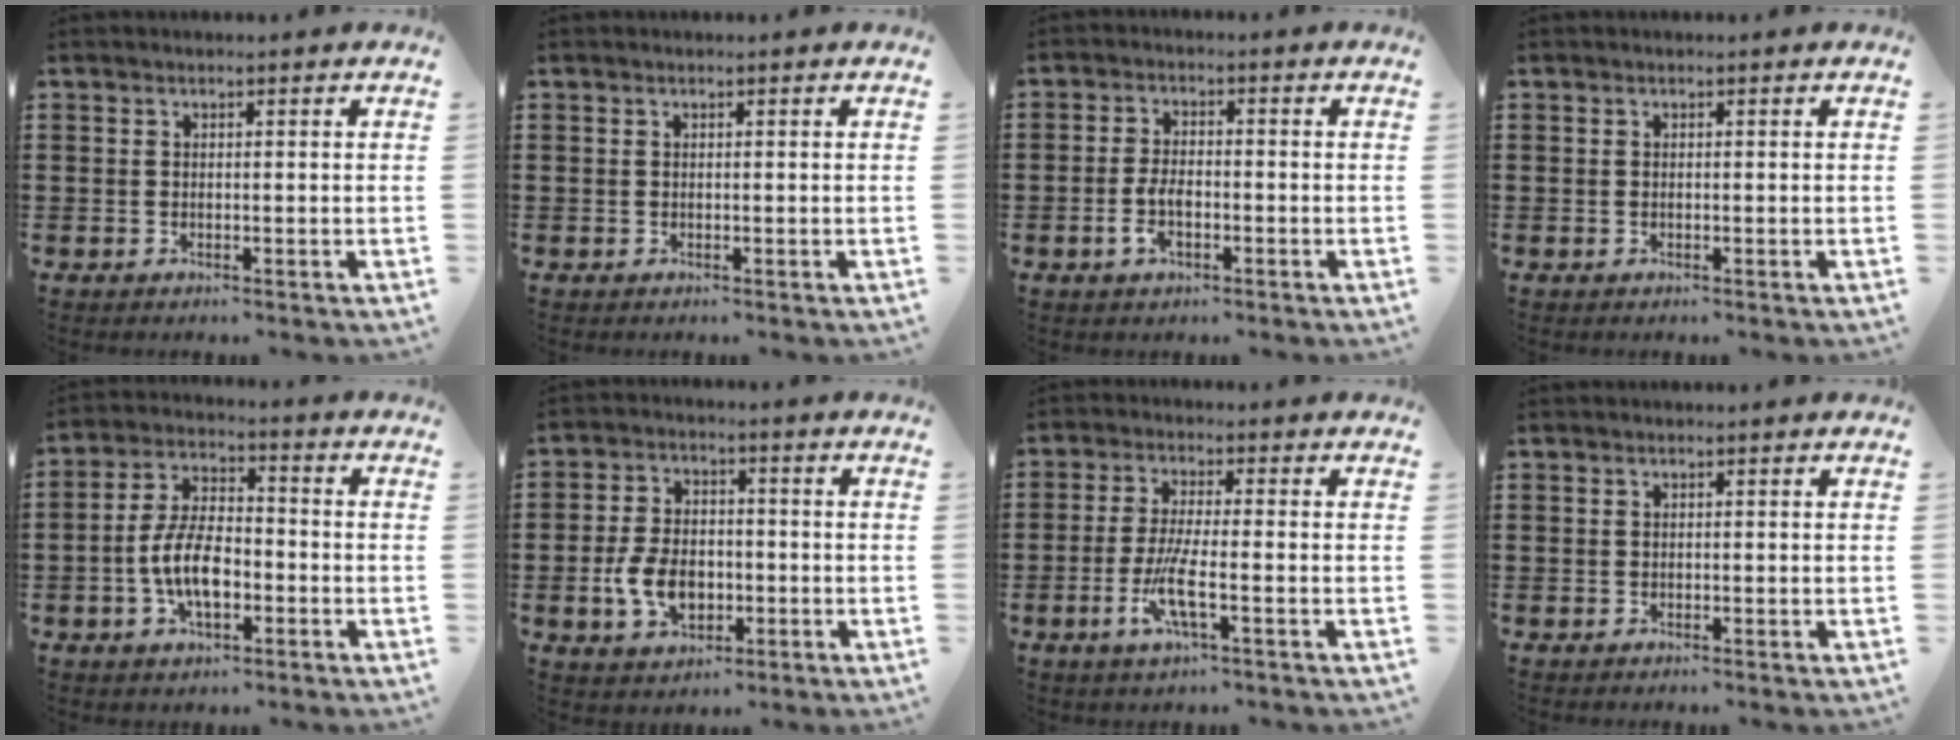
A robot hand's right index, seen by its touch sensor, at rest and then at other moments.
{"total": 0.0}
{"total": 4.1, "force": [-1.4, 2.0, 3.3], "torque": [-0.082, -0.002, -0.032]}
{"total": 0.0}
{"total": 8.3, "force": [-2.3, 3.9, 7.0], "torque": [-0.161, -0.004, -0.048]}
{"total": 7.5, "force": [-1.9, 4.8, 5.5], "torque": [-0.125, 0.002, -0.036]}
{"total": 6.3, "force": [-2.2, 0.9, 5.8], "torque": [-0.124, -0.014, -0.045]}
{"total": 0.0}